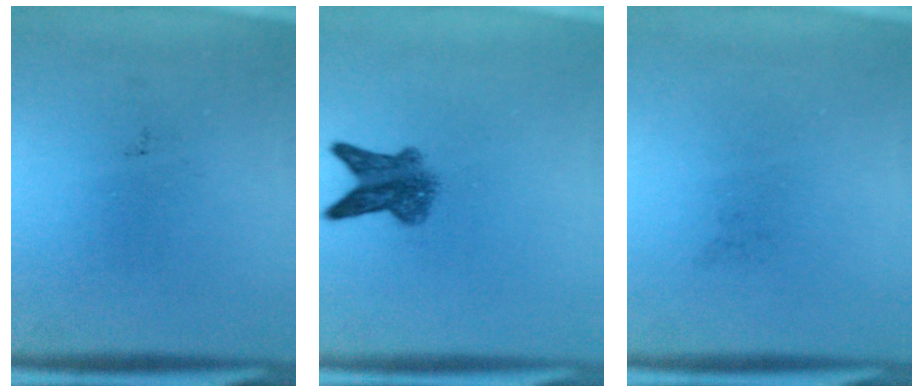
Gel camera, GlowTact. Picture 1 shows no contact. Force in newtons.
{"total": 5.0}
{"total": 0.0}